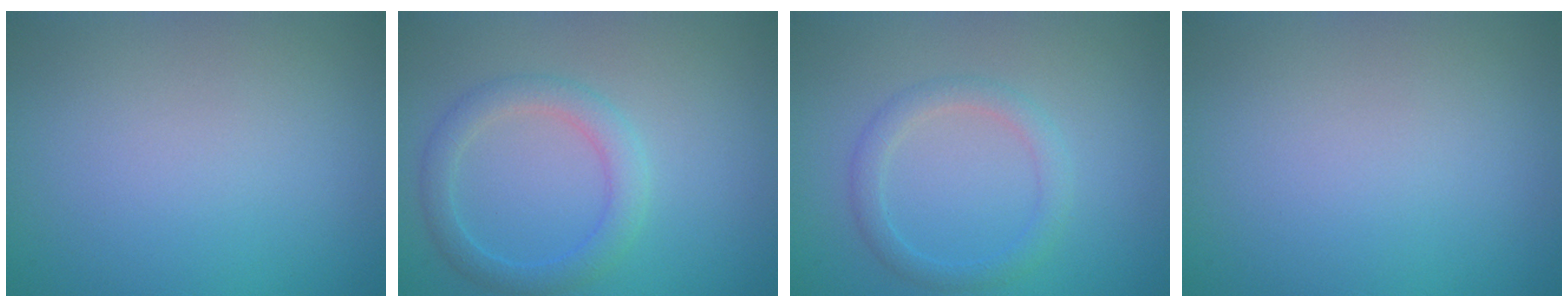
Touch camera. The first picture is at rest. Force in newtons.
{"total": 2.8, "press": 2.8, "slide": 0.1}
{"total": 2.1, "press": 2.1, "slide": 0.1}
{"total": 0.0}